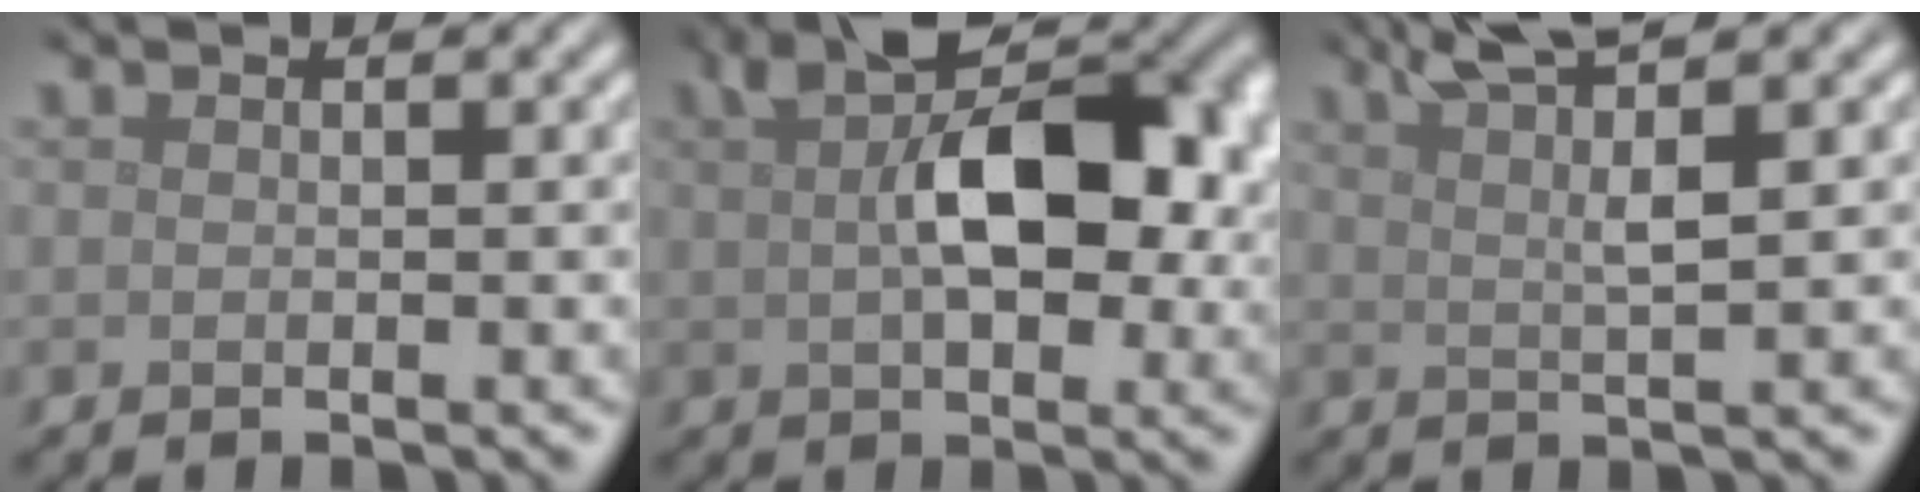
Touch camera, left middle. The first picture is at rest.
{"total": 11.0, "force": [1.8, 6.2, 8.9], "torque": [-0.137, 0.008, 0.030]}
{"total": 4.7, "force": [3.2, 0.5, 3.5], "torque": [-0.055, 0.009, 0.055]}